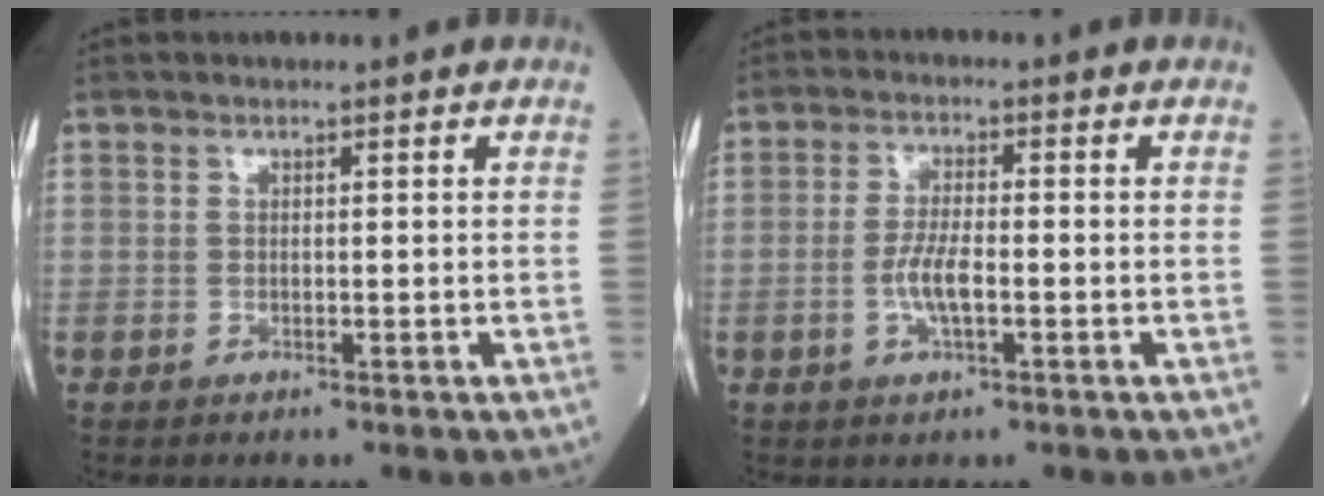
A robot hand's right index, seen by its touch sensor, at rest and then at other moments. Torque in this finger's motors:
{"motor_torque": [0.06, -0.05, 0.07, 0.03]}